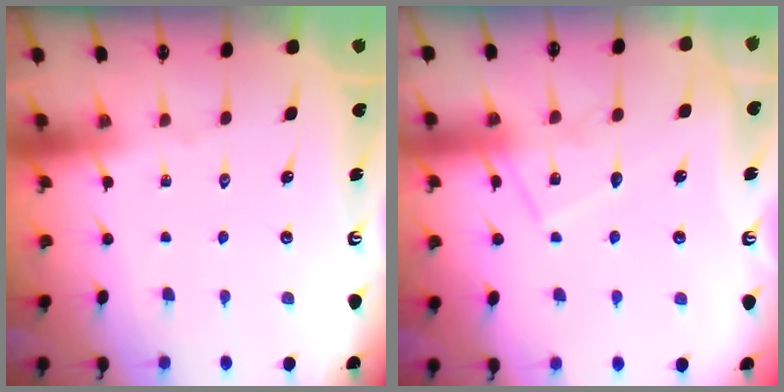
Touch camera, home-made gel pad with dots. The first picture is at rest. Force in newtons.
{"total": 10.9, "press": 10.9, "slide": 0.9}